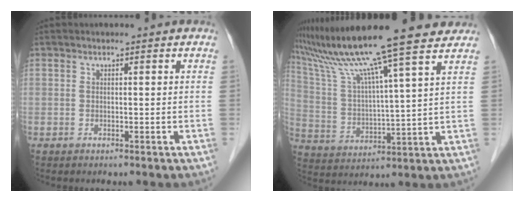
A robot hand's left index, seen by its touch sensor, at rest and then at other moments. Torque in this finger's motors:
{"motor_torque": [0.25, -1.24, 0.75, 0.21]}